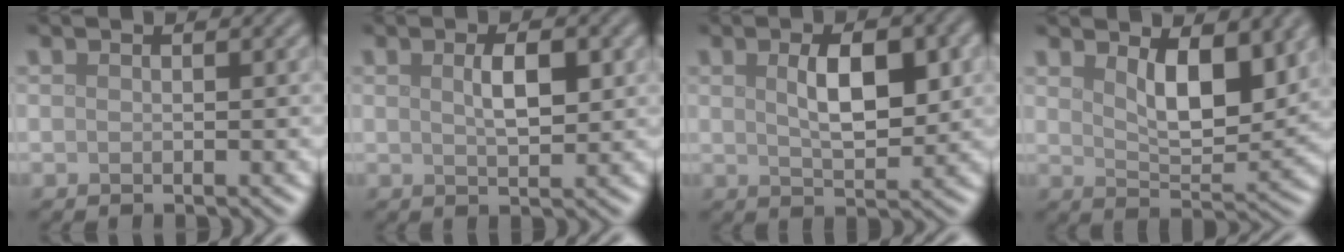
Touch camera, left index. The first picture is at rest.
{"total": 2.8, "force": [0.8, 1.0, 2.5], "torque": [-0.046, 0.001, 0.015]}
{"total": 5.1, "force": [1.1, 2.1, 4.5], "torque": [-0.078, 0.002, 0.022]}
{"total": 5.7, "force": [2.5, 2.3, 4.5], "torque": [-0.079, -0.009, 0.045]}